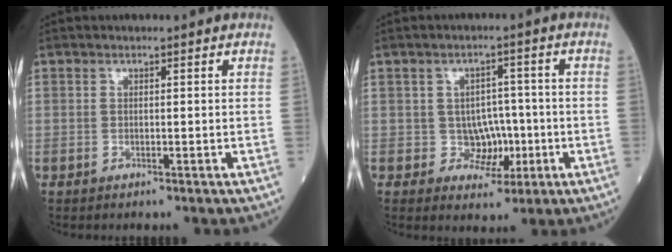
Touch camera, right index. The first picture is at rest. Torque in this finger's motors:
{"motor_torque": [0.04, -0.30, -0.03, -0.01]}